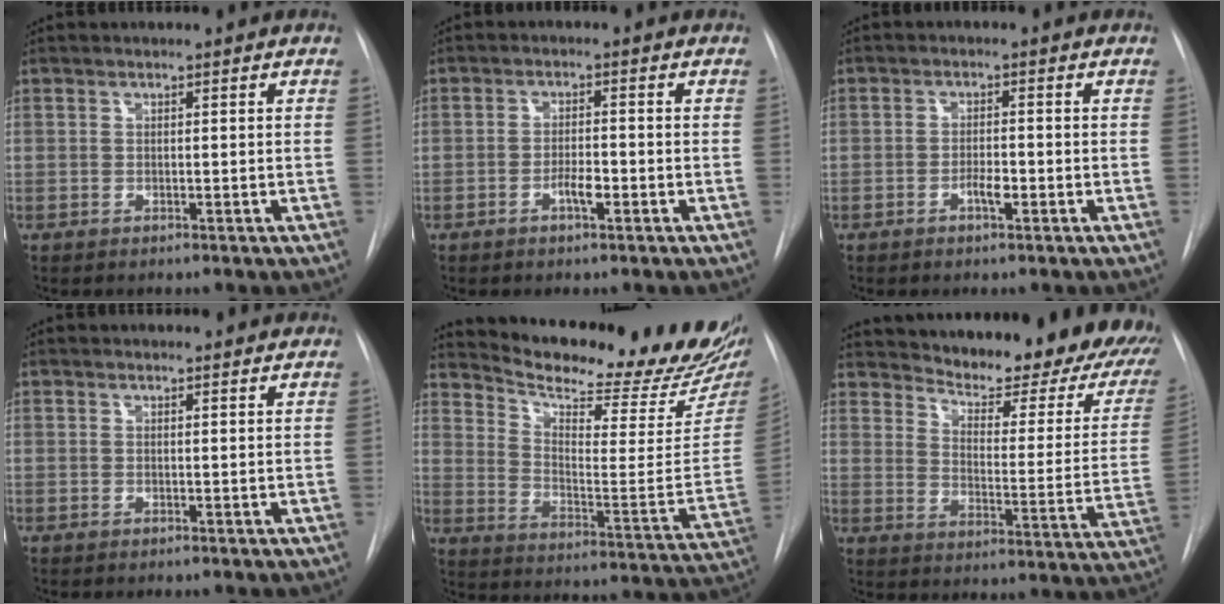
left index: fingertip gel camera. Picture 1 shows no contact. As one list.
[{"total": 2.6, "force": [-1.2, 0.6, 2.3], "torque": [-0.037, 0.002, -0.021]}, {"total": 2.2, "force": [-1.0, 0.6, 1.8], "torque": [-0.030, 0.002, -0.019]}, {"total": 3.6, "force": [3.5, 0.7, 0.5], "torque": [-0.010, 0.015, 0.034]}, {"total": 25.1, "force": [22.6, 2.3, 10.7], "torque": [-0.168, -0.100, 0.300]}, {"total": 24.7, "force": [21.1, 5.4, 11.7], "torque": [-0.173, -0.075, 0.252]}]